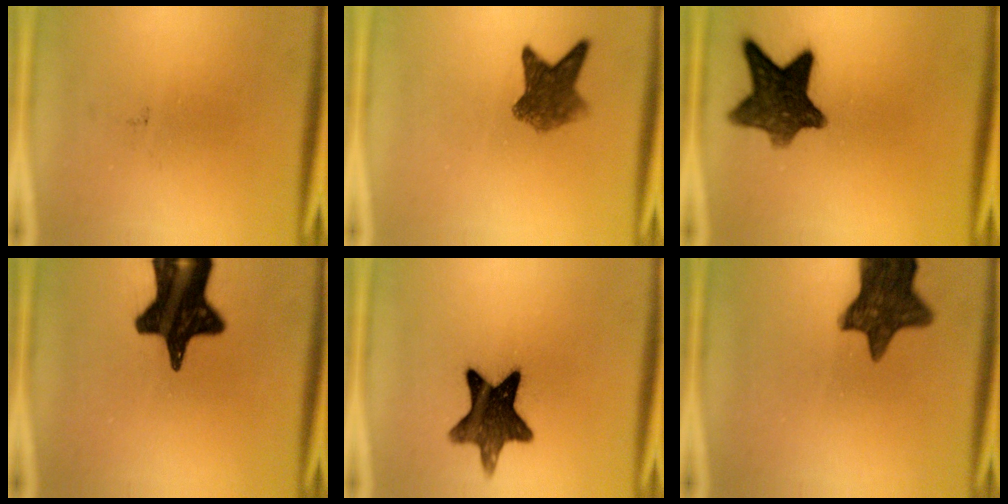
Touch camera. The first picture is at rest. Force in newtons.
{"total": 6.3}
{"total": 11.3}
{"total": 18.5}
{"total": 13.1}
{"total": 12.7}